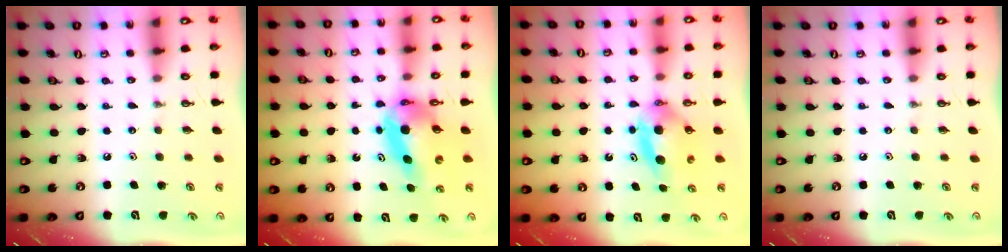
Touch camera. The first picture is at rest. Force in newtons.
{"total": 8.0, "press": 8.0, "slide": 0.9}
{"total": 6.5, "press": 6.0, "slide": 2.5}
{"total": 0.0}